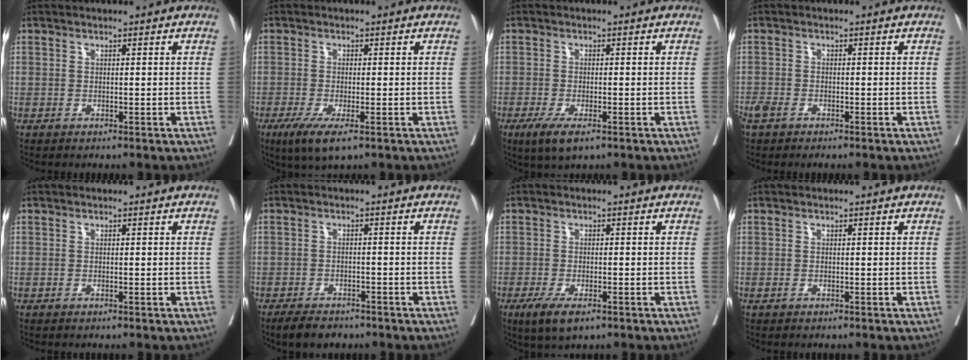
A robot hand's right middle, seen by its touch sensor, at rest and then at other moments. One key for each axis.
{"total": 5.5, "fx": -3.1, "fy": 0.9, "fz": 4.4, "tx": -0.077, "ty": -0.017, "tz": -0.051}
{"total": 5.0, "fx": -2.9, "fy": 1.2, "fz": 3.8, "tx": -0.066, "ty": -0.013, "tz": -0.046}
{"total": 3.4, "fx": -2.4, "fy": 1.5, "fz": 1.9, "tx": -0.042, "ty": -0.009, "tz": -0.045}
{"total": 0.0}
{"total": 5.2, "fx": -4.2, "fy": 2.0, "fz": 2.2, "tx": -0.033, "ty": -0.004, "tz": -0.064}
{"total": 5.1, "fx": -3.1, "fy": 1.5, "fz": 3.8, "tx": -0.068, "ty": -0.012, "tz": -0.049}
{"total": 0.0}